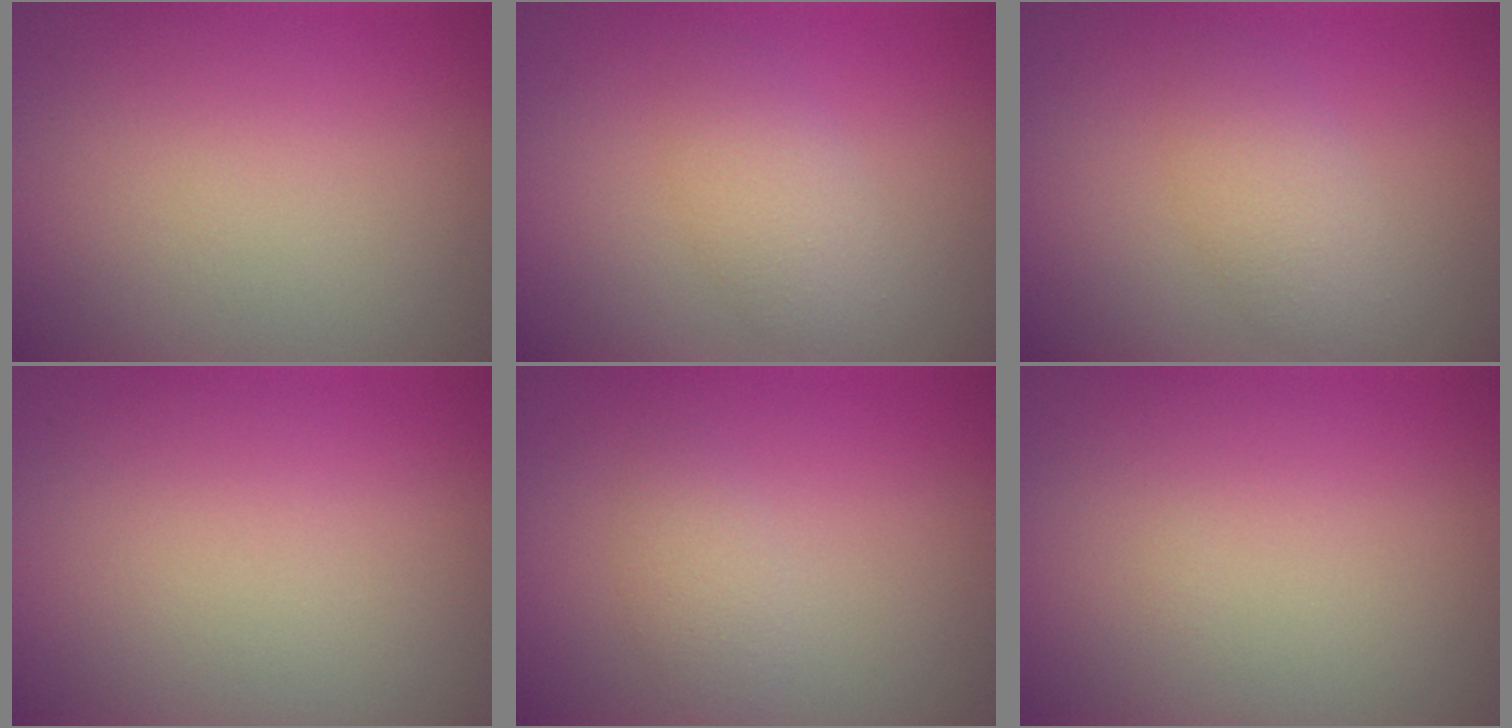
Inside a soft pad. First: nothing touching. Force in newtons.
{"total": 2.7, "press": 2.7, "slide": 0.1}
{"total": 2.7, "press": 2.7, "slide": 0.1}
{"total": 0.0}
{"total": 1.8, "press": 1.8, "slide": 0.1}
{"total": 0.0}